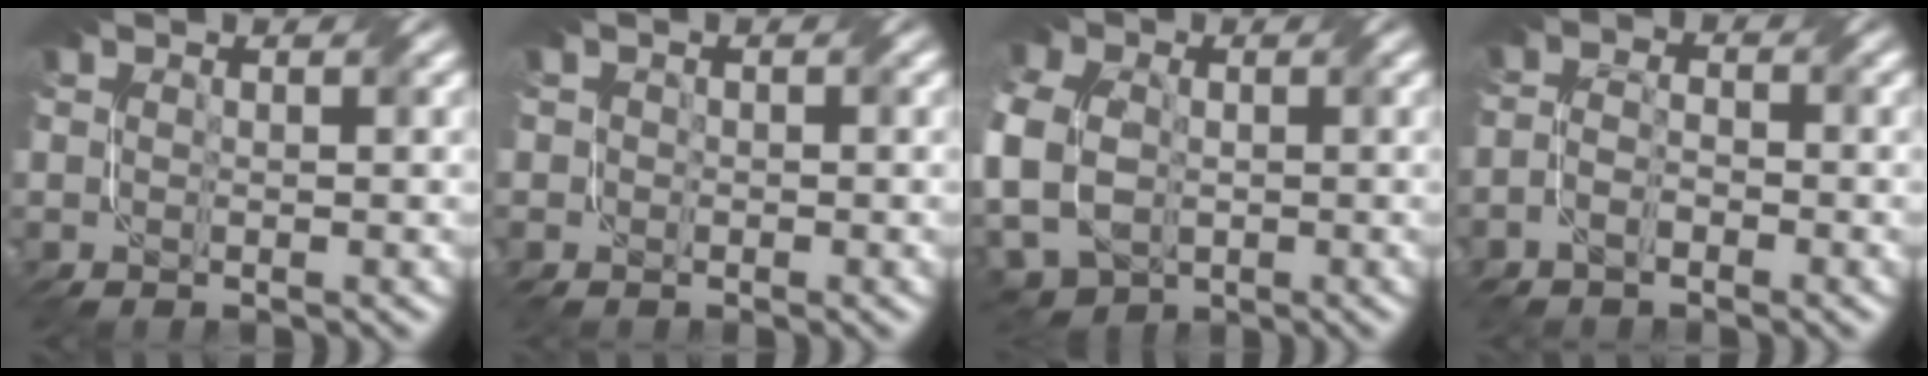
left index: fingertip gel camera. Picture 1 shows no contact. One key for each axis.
{"total": 1.6, "fx": -0.9, "fy": 0.6, "fz": -1.1, "tx": 0.024, "ty": -0.006, "tz": -0.003}
{"total": 12.4, "fx": -1.9, "fy": 9.9, "fz": 7.2, "tx": -0.161, "ty": -0.013, "tz": -0.049}
{"total": 2.5, "fx": -2.4, "fy": 0.5, "fz": 0.0, "tx": -0.007, "ty": 0.001, "tz": -0.031}